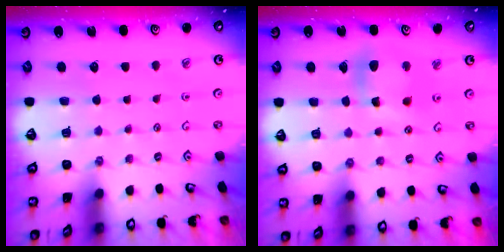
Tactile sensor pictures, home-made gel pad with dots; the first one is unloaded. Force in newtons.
{"total": 10.9, "press": 10.8, "slide": 1.5}